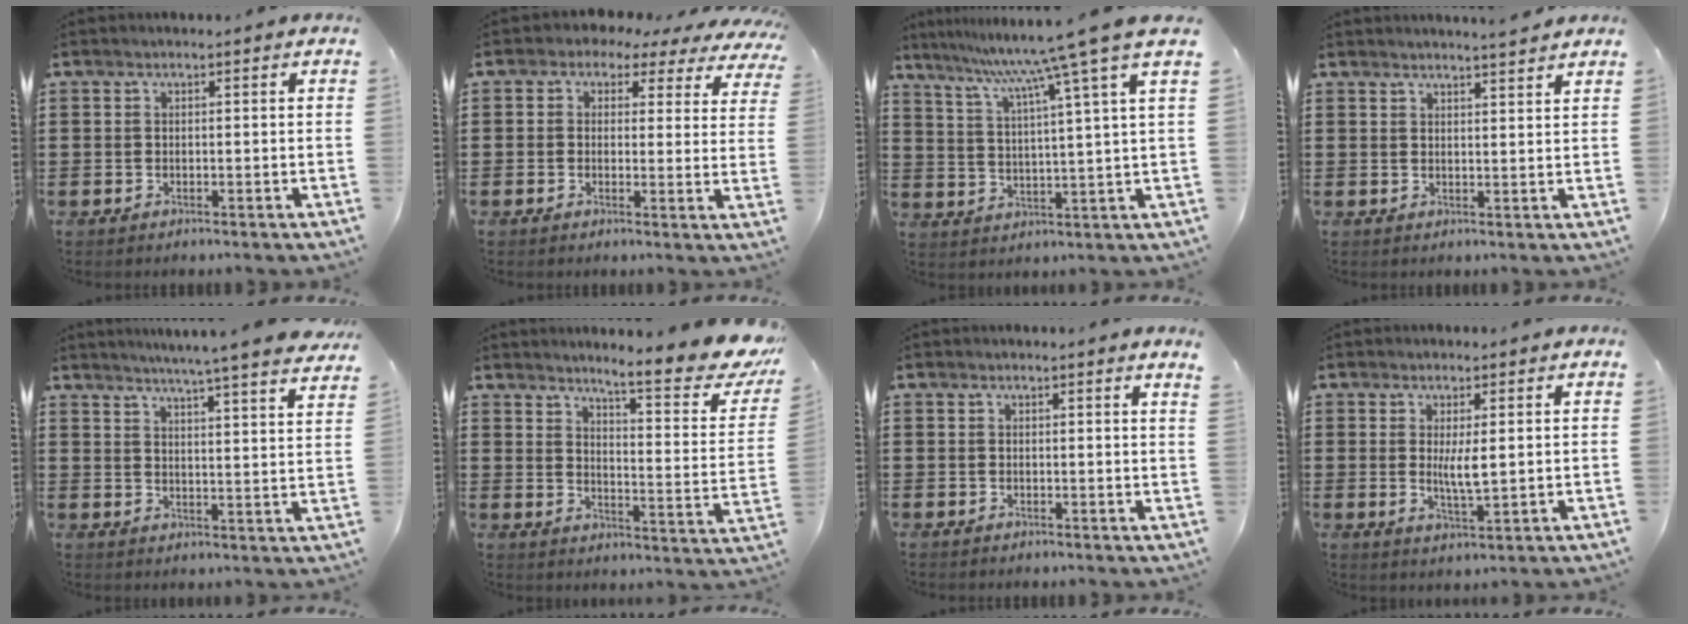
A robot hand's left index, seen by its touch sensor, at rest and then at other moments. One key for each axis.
{"total": 2.3, "fx": 1.4, "fy": 1.8, "fz": 0.5, "tx": -0.025, "ty": -0.010, "tz": 0.018}
{"total": 9.6, "fx": 7.5, "fy": -2.3, "fz": 5.5, "tx": -0.137, "ty": -0.048, "tz": 0.114}
{"total": 2.4, "fx": 2.4, "fy": -0.5, "fz": 0.1, "tx": -0.010, "ty": -0.007, "tz": 0.046}
{"total": 4.9, "fx": 4.6, "fy": -1.0, "fz": 1.4, "tx": -0.046, "ty": -0.034, "tz": 0.075}
{"total": 9.5, "fx": 7.6, "fy": 0.4, "fz": 5.6, "tx": -0.094, "ty": -0.057, "tz": 0.120}
{"total": 1.0, "fx": 0.9, "fy": -0.4, "fz": 0.4, "tx": -0.009, "ty": -0.005, "tz": 0.016}
{"total": 4.1, "fx": 0.8, "fy": 0.9, "fz": 4.0, "tx": -0.070, "ty": -0.005, "tz": 0.012}